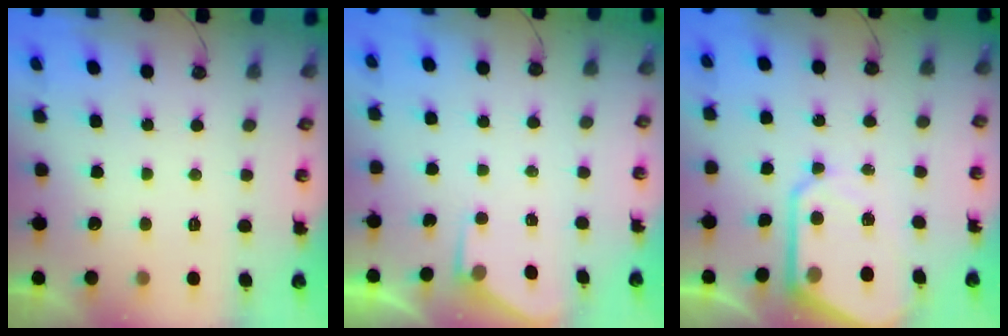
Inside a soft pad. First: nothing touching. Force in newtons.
{"total": 3.1, "press": 3.1, "slide": 0.4}
{"total": 10.5, "press": 10.5, "slide": 0.8}